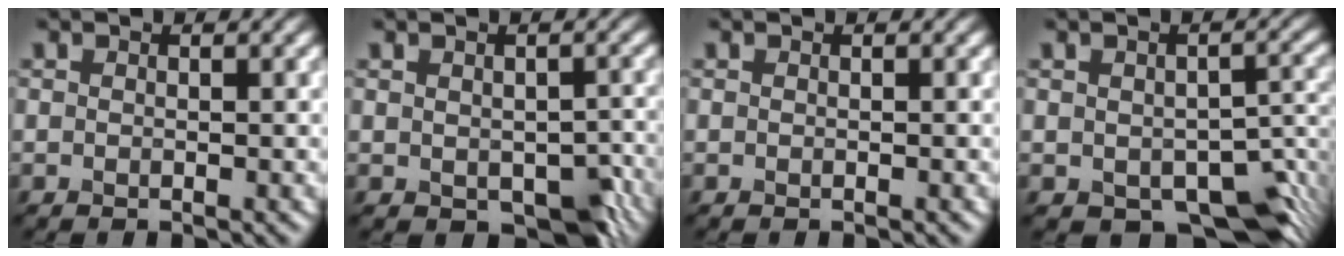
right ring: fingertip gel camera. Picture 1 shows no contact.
{"total": 4.7, "force": [-1.5, 2.7, 3.5], "torque": [-0.050, -0.015, -0.012]}
{"total": 0.0}
{"total": 7.8, "force": [-3.6, 4.1, 5.5], "torque": [-0.071, -0.019, -0.047]}